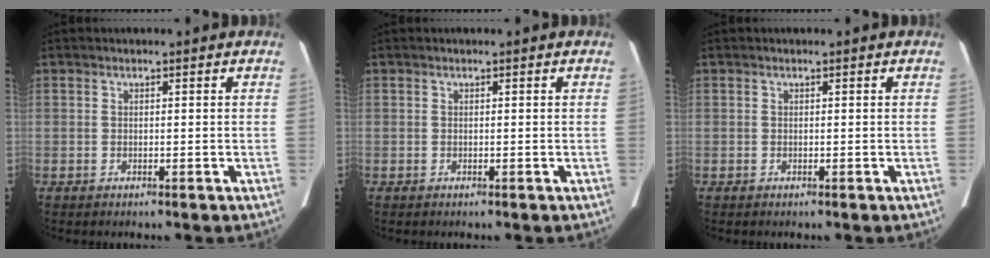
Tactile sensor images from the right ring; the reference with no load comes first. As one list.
[{"total": 0.0}, {"total": 0.0}]